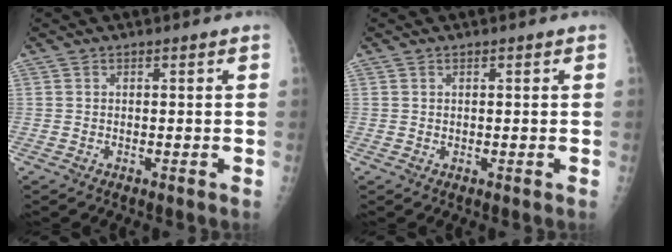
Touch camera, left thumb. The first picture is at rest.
{"total": 0.0}